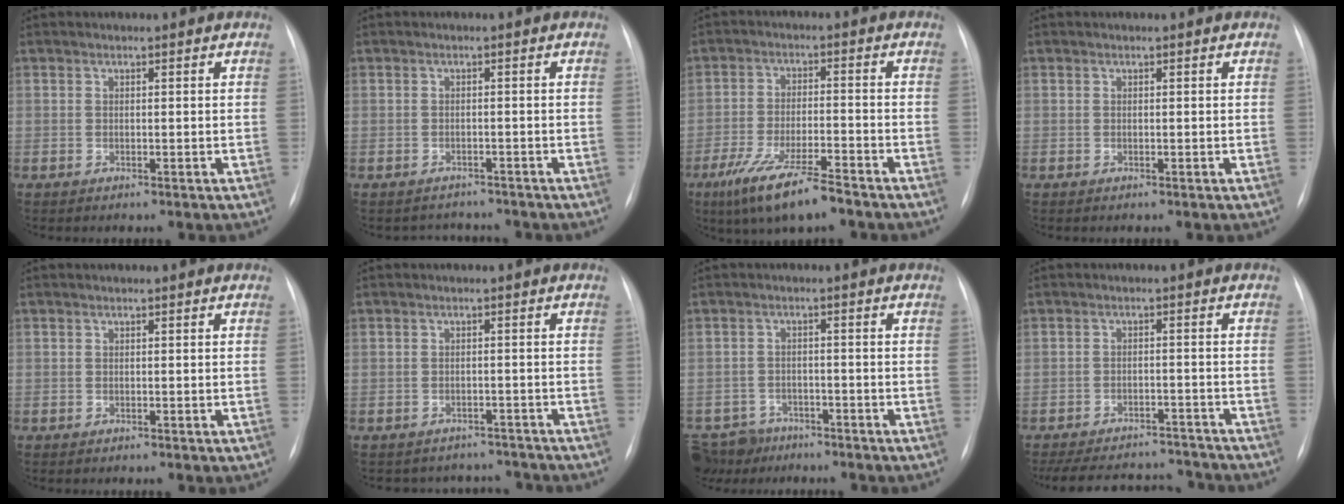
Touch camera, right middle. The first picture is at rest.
{"total": 2.8, "force": [-2.5, 1.1, -0.7], "torque": [0.008, 0.005, -0.036]}
{"total": 10.4, "force": [-7.4, 1.5, 7.2], "torque": [-0.137, -0.024, -0.128]}
{"total": 0.0}
{"total": 0.0}
{"total": 8.6, "force": [-8.0, 3.2, 0.0], "torque": [0.004, 0.027, -0.095]}
{"total": 8.0, "force": [-6.7, 4.3, 1.2], "torque": [-0.025, -0.001, -0.108]}
{"total": 16.5, "force": [-15.1, 4.8, 4.7], "torque": [-0.116, 0.004, -0.205]}